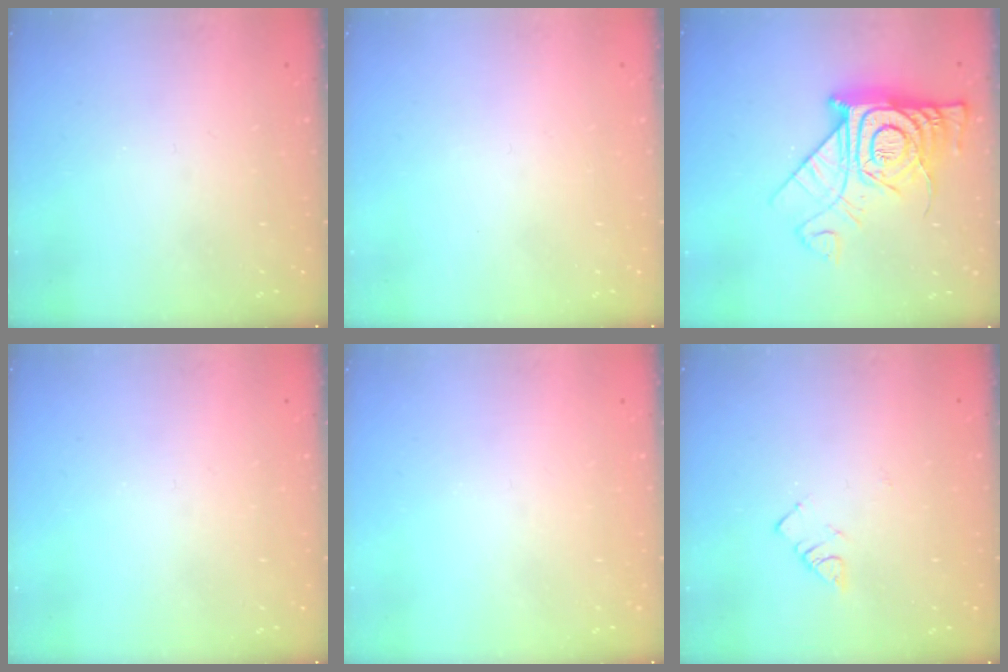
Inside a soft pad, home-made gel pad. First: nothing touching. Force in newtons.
{"total": 1.8, "press": 1.7, "slide": 0.1}
{"total": 19.5, "press": 19.4, "slide": 1.8}
{"total": 0.0}
{"total": 0.0}
{"total": 2.6, "press": 2.6, "slide": 0.4}